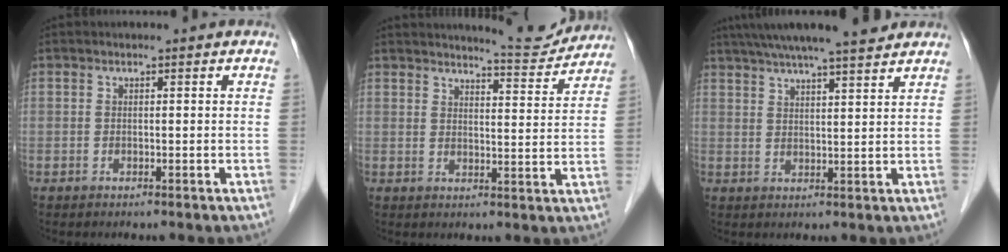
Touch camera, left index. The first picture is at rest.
{"total": 7.1, "force": [7.1, 0.1, 0.6], "torque": [-0.015, -0.018, 0.089]}
{"total": 14.4, "force": [12.4, 0.8, 7.2], "torque": [-0.124, 0.028, 0.179]}